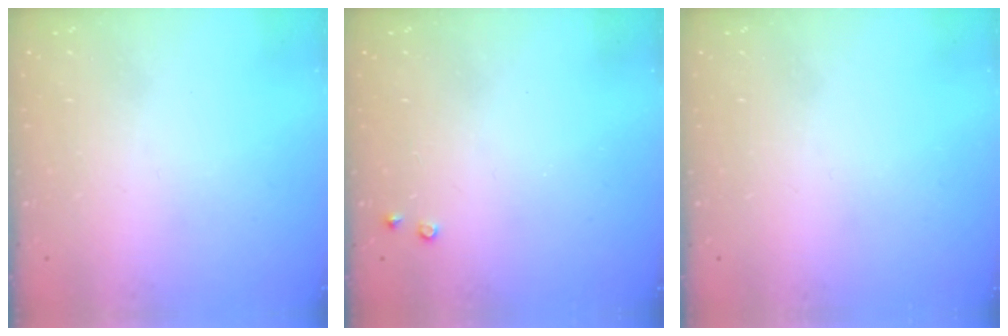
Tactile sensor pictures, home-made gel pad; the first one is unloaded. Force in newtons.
{"total": 2.8, "press": 2.8, "slide": 0.5}
{"total": 0.0}